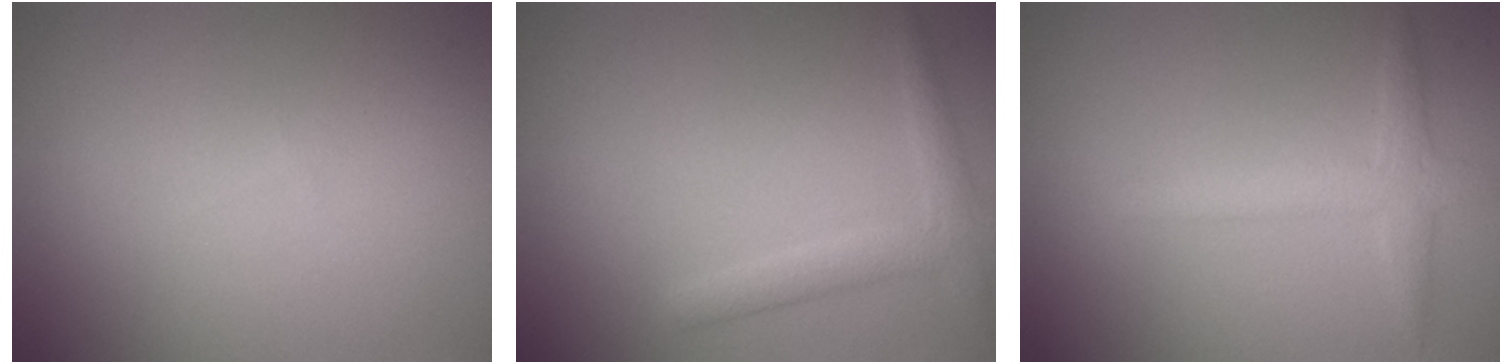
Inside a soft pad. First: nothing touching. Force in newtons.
{"total": 2.3, "press": 2.2, "slide": 0.2}
{"total": 2.7, "press": 2.7, "slide": 0.1}